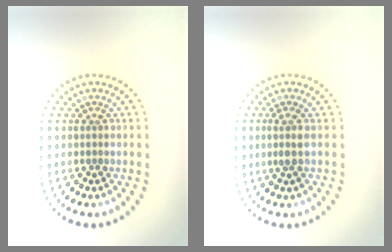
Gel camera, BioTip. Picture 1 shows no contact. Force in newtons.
{"total": 1.5, "press": 1.2, "slide": 0.8}